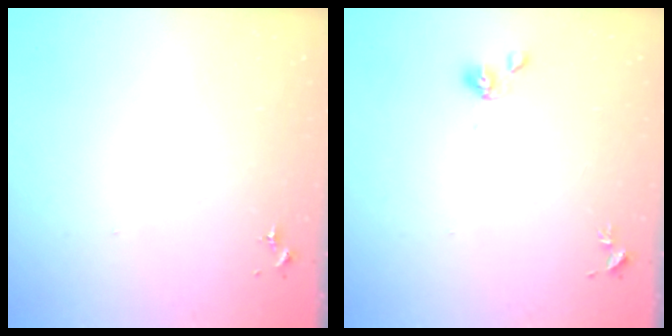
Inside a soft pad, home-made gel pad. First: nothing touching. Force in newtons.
{"total": 4.7, "press": 4.5, "slide": 1.3}